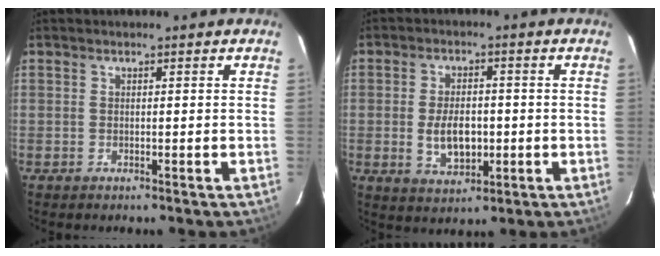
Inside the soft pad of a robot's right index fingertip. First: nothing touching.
{"total": 7.4, "force": [-1.1, 4.2, 6.0], "torque": [-0.116, -0.003, -0.011]}